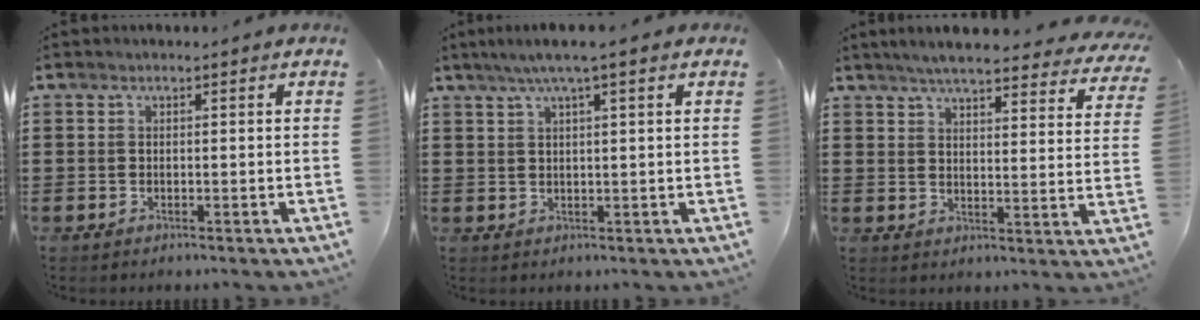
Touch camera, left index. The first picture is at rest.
{"total": 3.6, "force": [2.0, 0.0, 3.0], "torque": [-0.060, 0.004, 0.035]}
{"total": 5.8, "force": [5.3, 0.1, 2.4], "torque": [-0.064, -0.022, 0.094]}